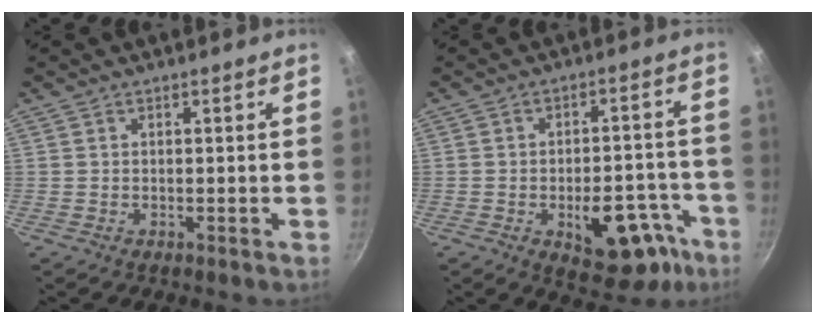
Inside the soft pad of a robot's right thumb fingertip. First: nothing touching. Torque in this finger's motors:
{"motor_torque": [1.93, 1.99, 0.76, -0.52, 0.08]}